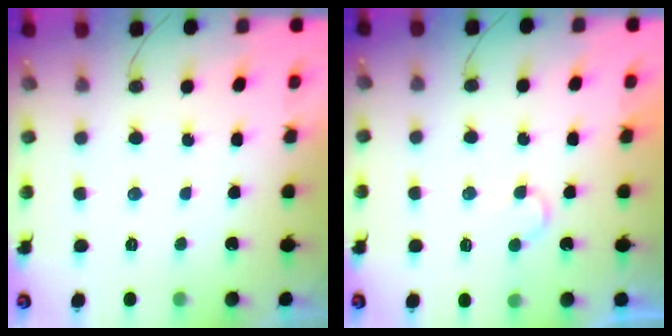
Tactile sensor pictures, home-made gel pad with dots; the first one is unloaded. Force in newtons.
{"total": 3.8, "press": 3.8, "slide": 0.4}